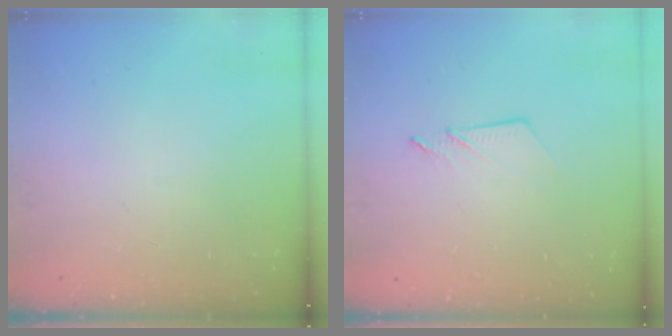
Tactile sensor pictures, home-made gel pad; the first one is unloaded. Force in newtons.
{"total": 4.5, "press": 4.5, "slide": 0.1}